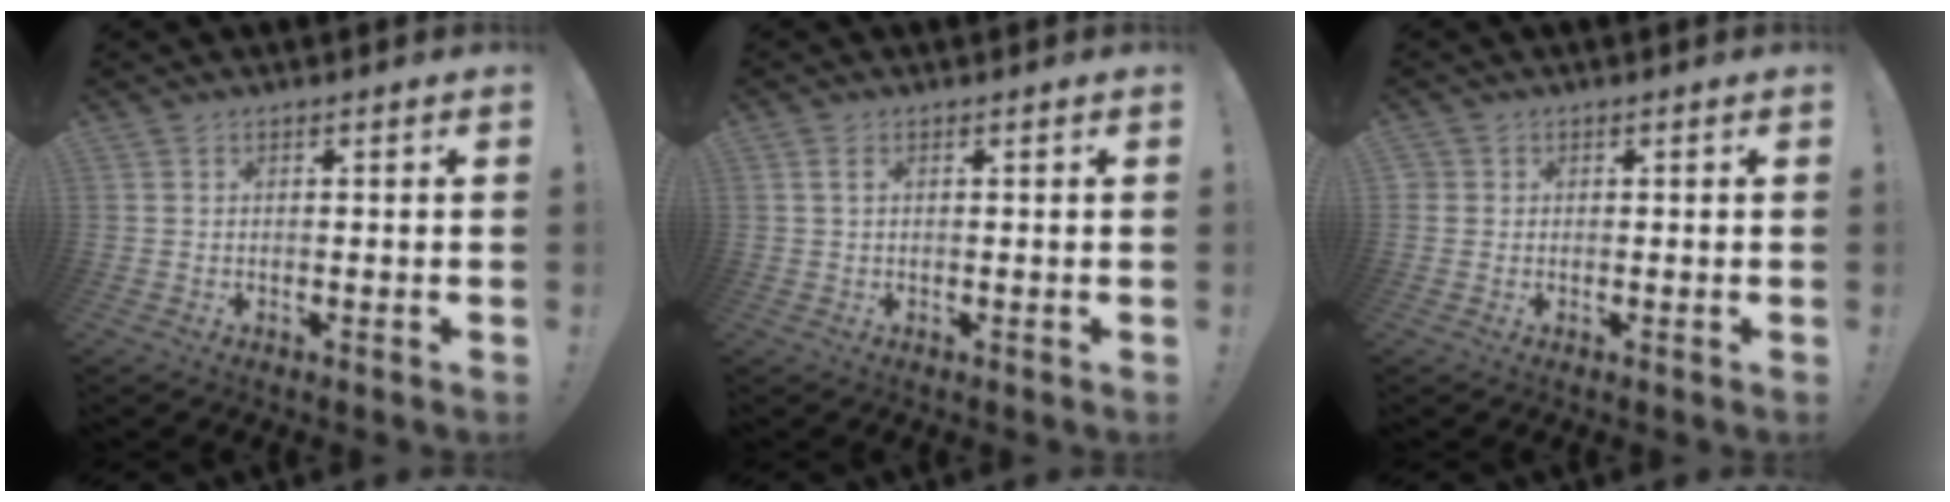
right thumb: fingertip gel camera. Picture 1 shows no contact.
{"total": 1.8, "force": [0.6, 0.9, 1.5], "torque": [-0.021, 0.000, 0.010]}
{"total": 1.5, "force": [0.2, 1.4, 0.4], "torque": [-0.007, 0.003, 0.005]}